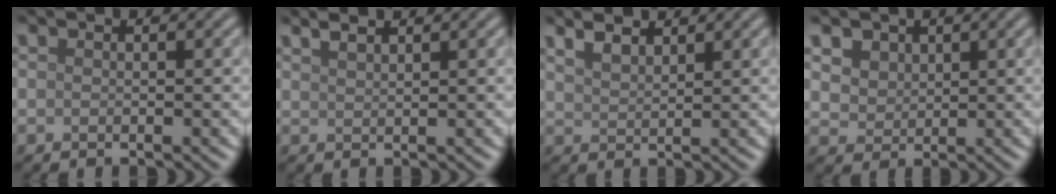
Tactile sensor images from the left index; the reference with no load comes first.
{"total": 2.4, "force": [1.9, 0.8, 1.2], "torque": [-0.005, 0.013, 0.010]}
{"total": 3.2, "force": [2.7, 1.0, 1.4], "torque": [-0.020, 0.016, 0.032]}
{"total": 4.1, "force": [2.3, 3.0, 1.6], "torque": [-0.054, 0.001, 0.045]}